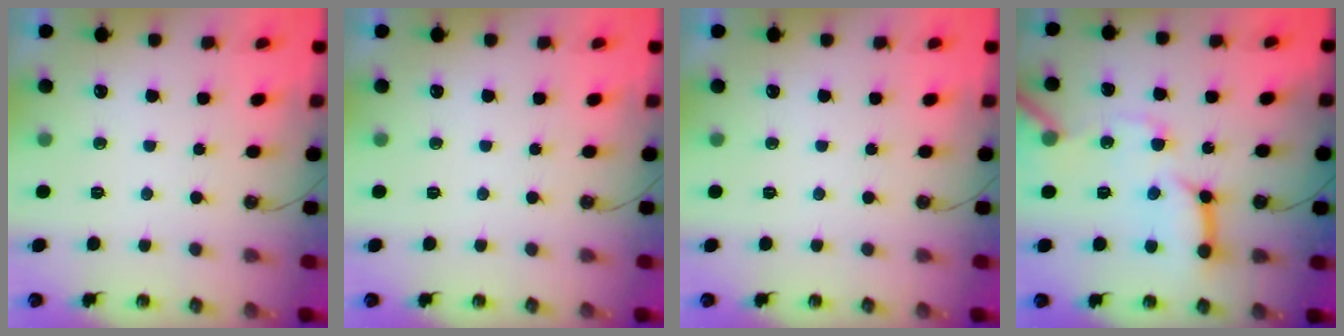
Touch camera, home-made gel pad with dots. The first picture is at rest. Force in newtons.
{"total": 0.0}
{"total": 0.0}
{"total": 16.6, "press": 16.5, "slide": 1.8}